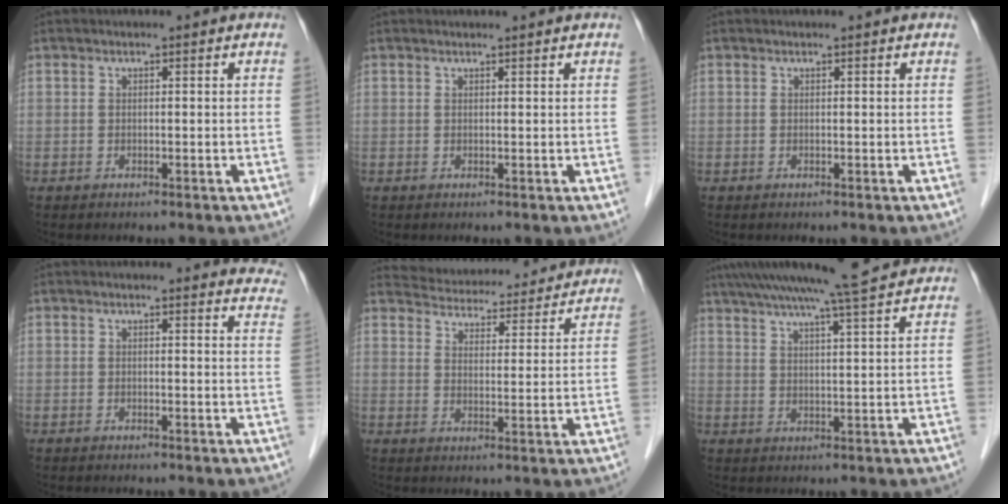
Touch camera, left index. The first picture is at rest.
{"total": 1.7, "force": [1.6, -0.2, 0.3], "torque": [-0.008, 0.006, 0.024]}
{"total": 0.8, "force": [0.8, 0.0, 0.1], "torque": [-0.008, 0.007, 0.011]}
{"total": 9.7, "force": [9.3, 2.1, 1.3], "torque": [0.028, -0.027, 0.060]}
{"total": 19.7, "force": [18.7, 4.5, 4.3], "torque": [-0.061, 0.004, 0.239]}
{"total": 12.9, "force": [11.2, -0.6, 6.4], "torque": [-0.112, 0.023, 0.155]}